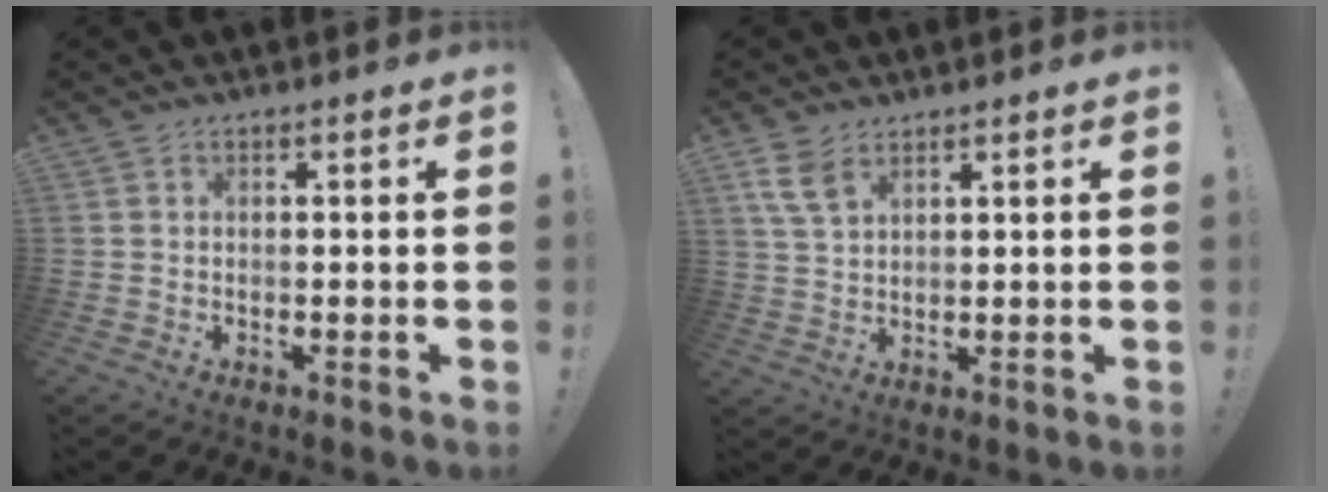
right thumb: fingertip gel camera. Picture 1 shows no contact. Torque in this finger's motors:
{"motor_torque": [0.01, 0.03, 0.19, 0.04, 0.00]}